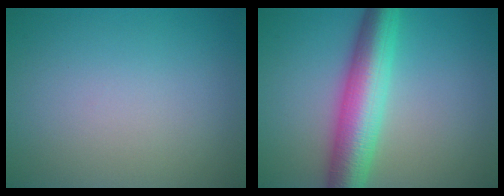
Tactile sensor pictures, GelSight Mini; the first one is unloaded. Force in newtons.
{"total": 7.6, "press": 7.6, "slide": 0.1}